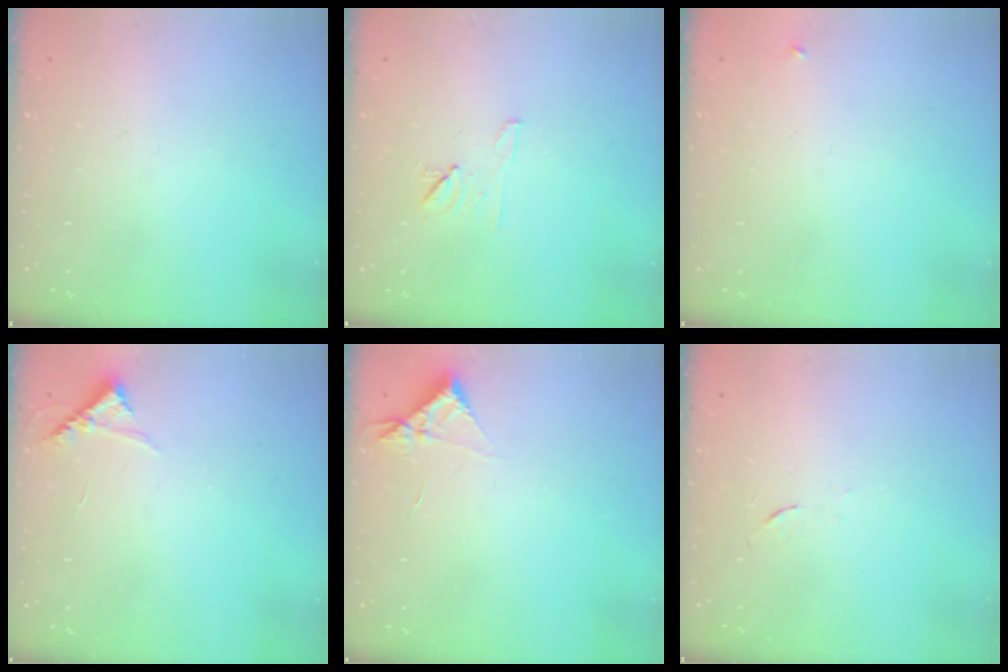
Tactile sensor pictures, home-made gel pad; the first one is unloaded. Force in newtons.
{"total": 6.4, "press": 6.4, "slide": 0.6}
{"total": 2.3, "press": 2.3, "slide": 0.2}
{"total": 5.0, "press": 5.0, "slide": 0.4}
{"total": 3.4, "press": 3.4, "slide": 0.5}
{"total": 3.7, "press": 3.4, "slide": 1.3}